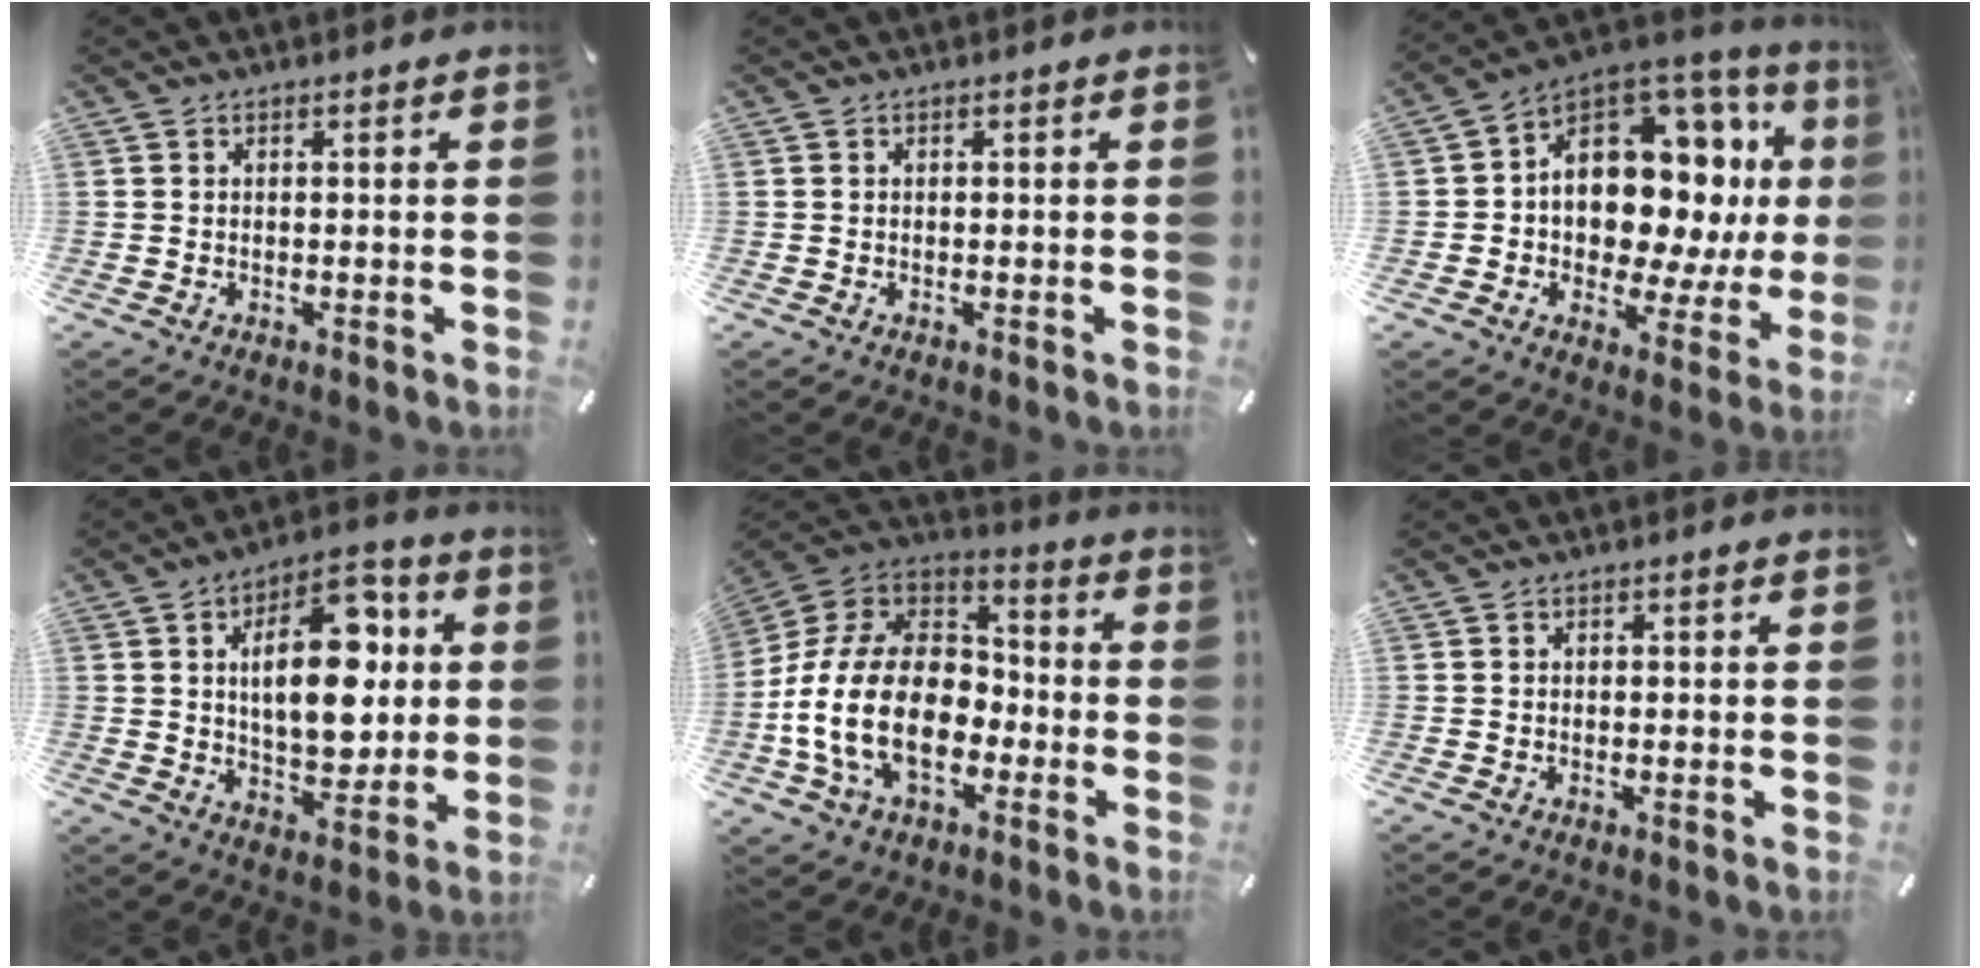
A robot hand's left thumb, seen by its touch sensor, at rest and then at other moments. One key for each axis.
{"total": 0.0}
{"total": 16.2, "fx": 4.0, "fy": 11.7, "fz": 10.6, "tx": -0.149, "ty": -0.057, "tz": 0.072}
{"total": 17.9, "fx": 3.9, "fy": 10.1, "fz": 14.2, "tx": -0.209, "ty": -0.003, "tz": 0.061}
{"total": 20.7, "fx": -6.0, "fy": 14.6, "fz": 13.4, "tx": -0.293, "ty": 0.034, "tz": -0.097}
{"total": 0.5, "fx": -0.2, "fy": 0.4, "fz": 0.2, "tx": -0.003, "ty": 0.002, "tz": -0.004}